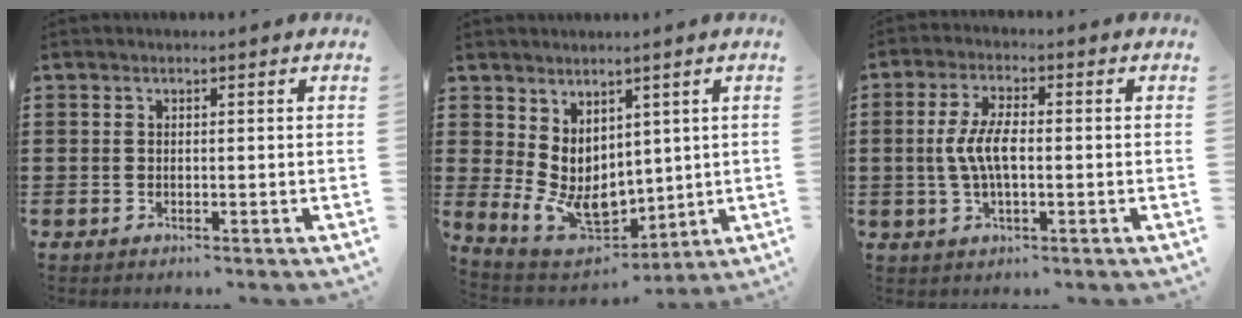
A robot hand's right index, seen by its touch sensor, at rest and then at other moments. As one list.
[{"total": 8.1, "force": [1.7, 6.3, 4.8], "torque": [-0.113, -0.010, 0.040]}, {"total": 5.5, "force": [-0.3, 2.1, 5.1], "torque": [-0.113, -0.002, -0.012]}]